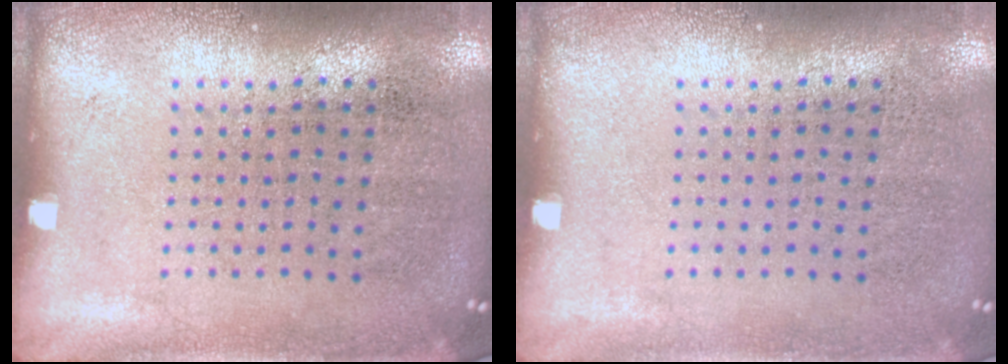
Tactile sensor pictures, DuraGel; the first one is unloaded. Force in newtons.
{"total": 0.0}